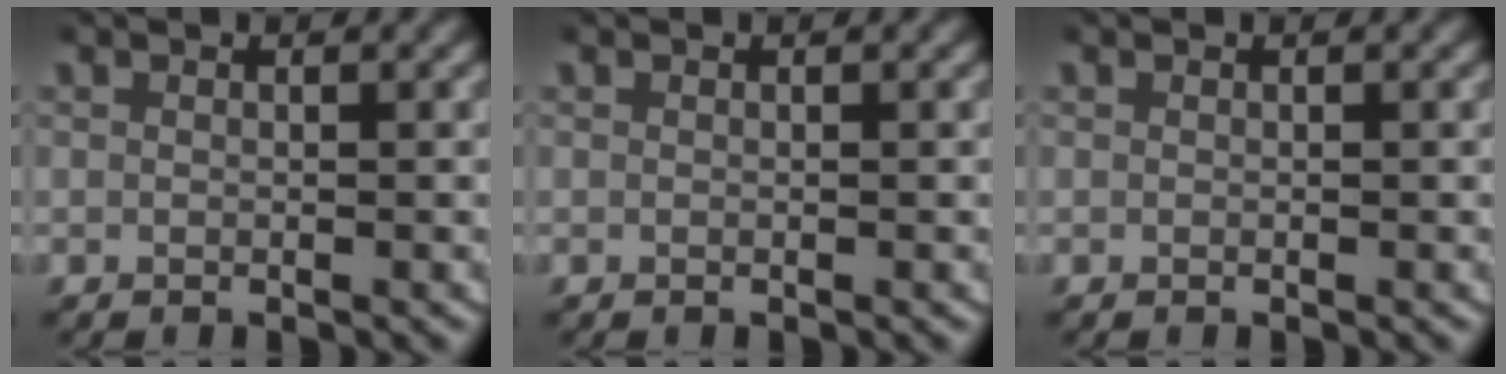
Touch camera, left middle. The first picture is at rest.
{"total": 0.0}
{"total": 0.0}